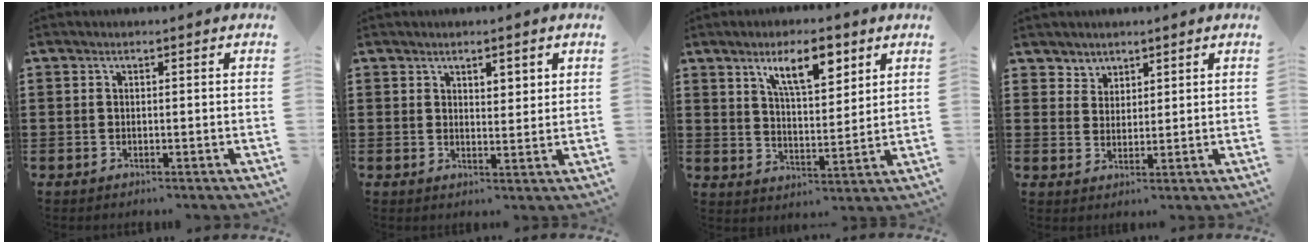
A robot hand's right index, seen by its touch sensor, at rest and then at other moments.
{"total": 2.0, "force": [1.6, 0.8, 0.9], "torque": [-0.021, 0.004, 0.029]}
{"total": 9.2, "force": [5.2, 3.2, 6.9], "torque": [-0.116, -0.006, 0.085]}
{"total": 3.2, "force": [2.4, 2.1, -0.3], "torque": [-0.008, 0.004, 0.046]}